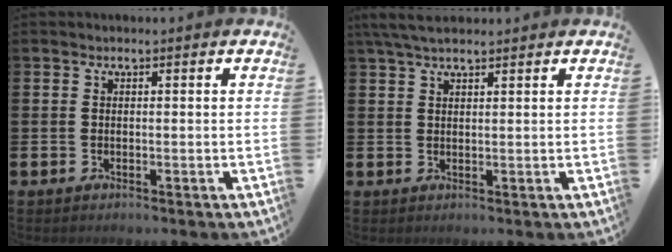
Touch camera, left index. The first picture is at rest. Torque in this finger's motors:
{"motor_torque": [0.92, -1.21, 0.15, 0.04]}